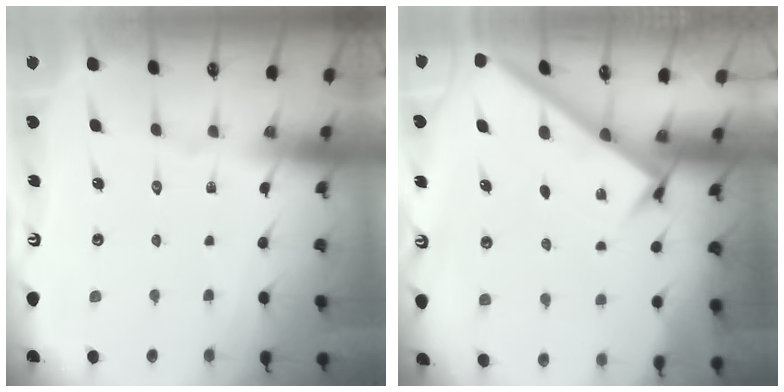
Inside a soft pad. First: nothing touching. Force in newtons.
{"total": 2.7, "press": 2.7, "slide": 0.3}